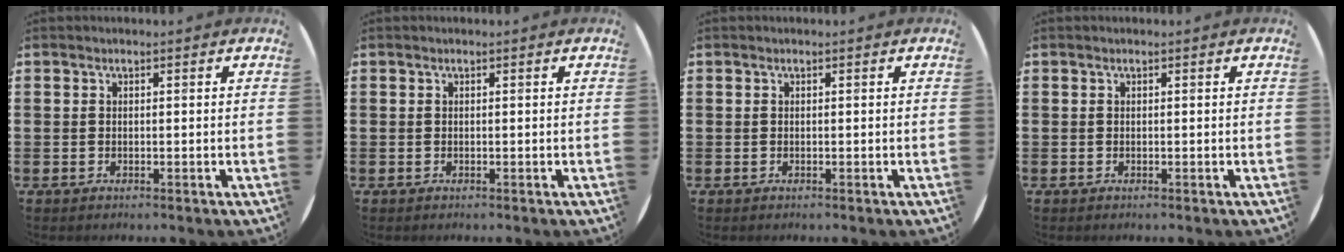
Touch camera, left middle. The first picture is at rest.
{"total": 0.0}
{"total": 0.0}
{"total": 0.0}